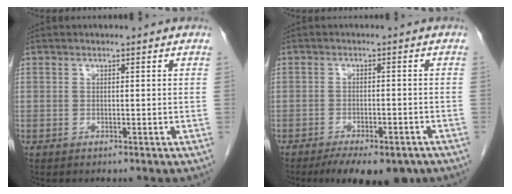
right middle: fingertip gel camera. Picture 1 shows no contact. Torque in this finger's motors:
{"motor_torque": [0.95, -0.78, 0.14, 0.04]}